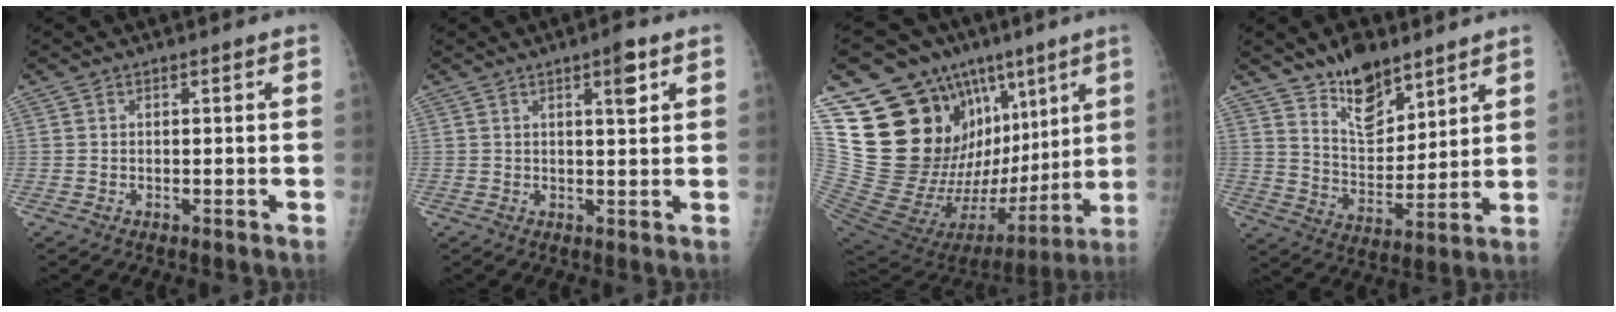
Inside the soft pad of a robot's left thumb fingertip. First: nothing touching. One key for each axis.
{"total": 3.8, "fx": 2.0, "fy": 0.9, "fz": 3.1, "tx": -0.037, "ty": -0.008, "tz": 0.028}
{"total": 31.7, "fx": 10.5, "fy": 18.0, "fz": 23.9, "tx": -0.346, "ty": -0.005, "tz": 0.208}
{"total": 11.9, "fx": 8.7, "fy": 5.6, "fz": 5.8, "tx": -0.062, "ty": -0.069, "tz": 0.161}